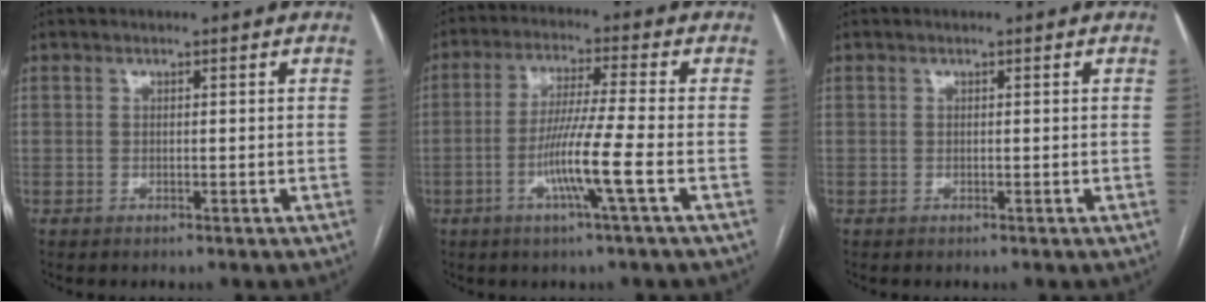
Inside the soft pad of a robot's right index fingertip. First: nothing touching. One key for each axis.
{"total": 8.7, "fx": -3.0, "fy": -1.5, "fz": 8.1, "tx": -0.155, "ty": -0.012, "tz": -0.061}
{"total": 0.0}